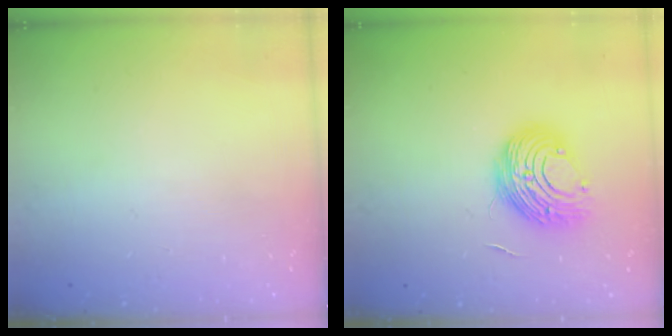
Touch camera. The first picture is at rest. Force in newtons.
{"total": 11.4, "press": 11.3, "slide": 0.5}